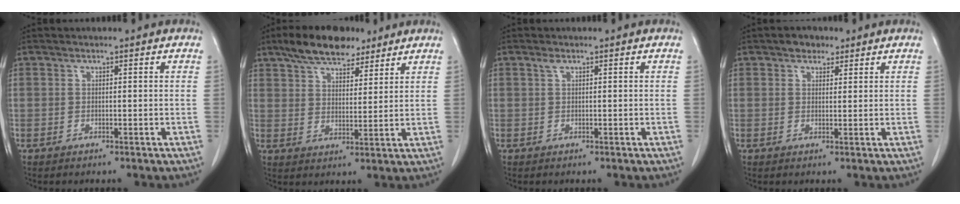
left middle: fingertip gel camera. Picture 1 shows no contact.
{"total": 11.1, "force": [8.3, 4.1, 6.0], "torque": [-0.103, 0.014, 0.142]}
{"total": 0.6, "force": [0.4, 0.2, 0.5], "torque": [-0.012, 0.004, 0.008]}
{"total": 2.6, "force": [1.8, 1.6, 1.0], "torque": [-0.016, 0.006, 0.026]}